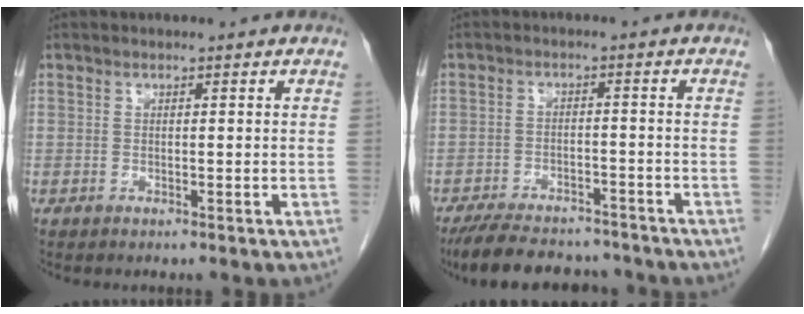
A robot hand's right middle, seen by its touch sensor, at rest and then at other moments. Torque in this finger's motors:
{"motor_torque": [1.13, -0.89, 0.08, 0.04]}